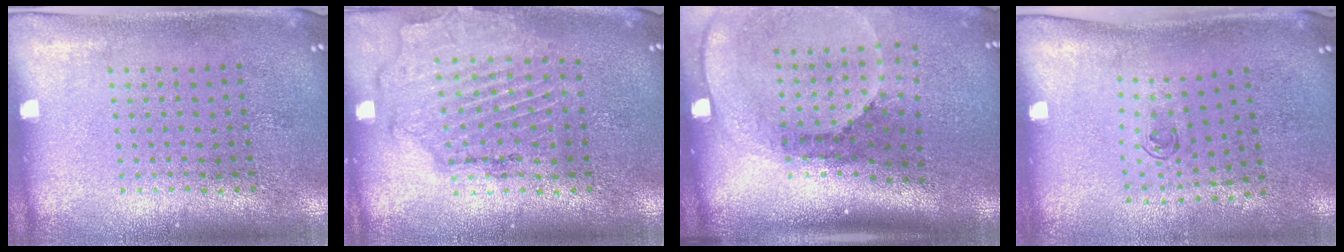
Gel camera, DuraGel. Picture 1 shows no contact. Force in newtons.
{"total": 1.6, "press": 1.6, "slide": 0.5}
{"total": 2.5, "press": 1.7, "slide": 1.8}
{"total": 0.6, "press": 0.3, "slide": 0.6}